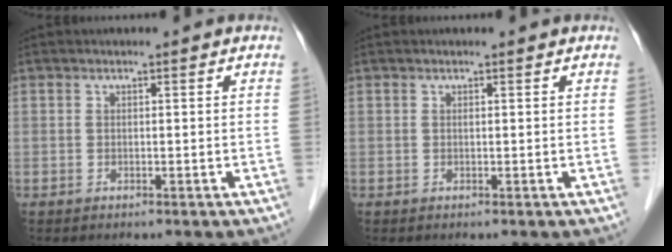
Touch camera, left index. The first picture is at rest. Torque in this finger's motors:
{"motor_torque": [0.11, -0.02, 0.00, -0.01]}